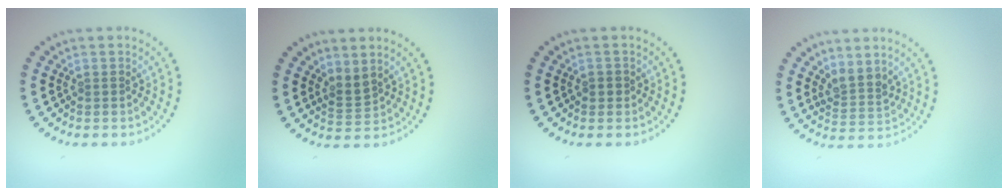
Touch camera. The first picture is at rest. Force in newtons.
{"total": 1.9, "press": 1.4, "slide": 1.3}
{"total": 0.8, "press": 0.7, "slide": 0.1}
{"total": 2.3, "press": 1.8, "slide": 1.4}